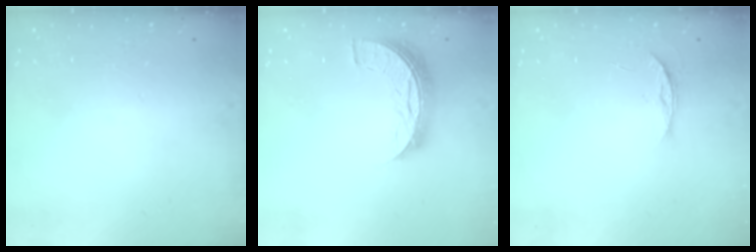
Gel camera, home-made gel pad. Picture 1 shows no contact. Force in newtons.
{"total": 8.3, "press": 8.3, "slide": 0.4}
{"total": 3.5, "press": 3.5, "slide": 0.4}